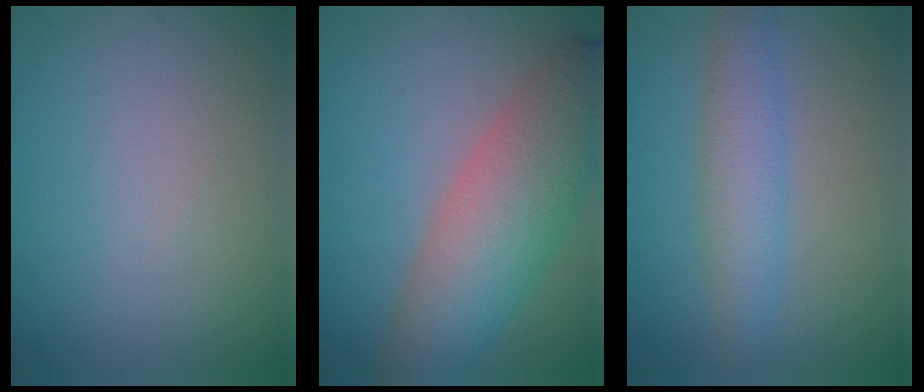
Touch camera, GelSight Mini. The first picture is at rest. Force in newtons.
{"total": 8.3, "press": 8.3, "slide": 0.2}
{"total": 3.4, "press": 3.4, "slide": 0.1}